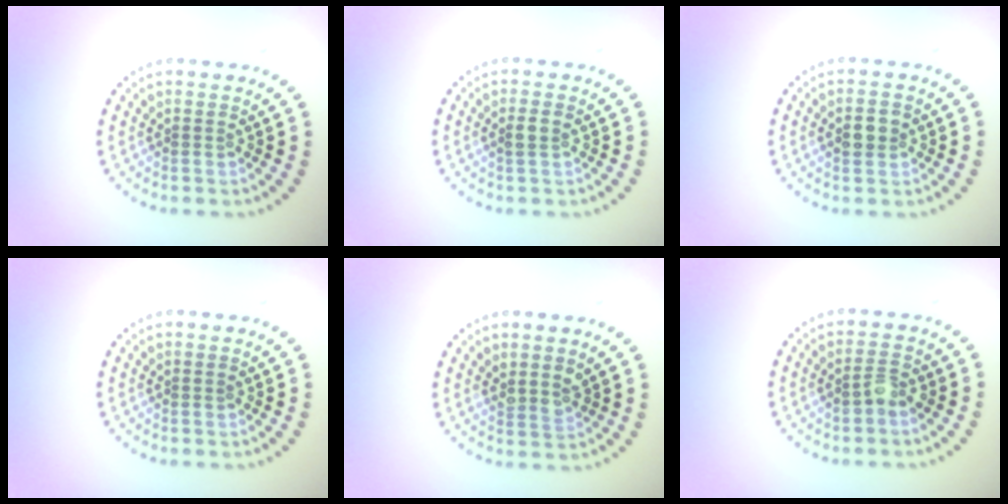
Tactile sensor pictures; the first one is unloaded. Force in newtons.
{"total": 1.2, "press": 1.1, "slide": 0.5}
{"total": 2.7, "press": 2.7, "slide": 0.2}
{"total": 0.0}
{"total": 1.7, "press": 1.5, "slide": 0.8}
{"total": 1.7, "press": 1.6, "slide": 0.5}